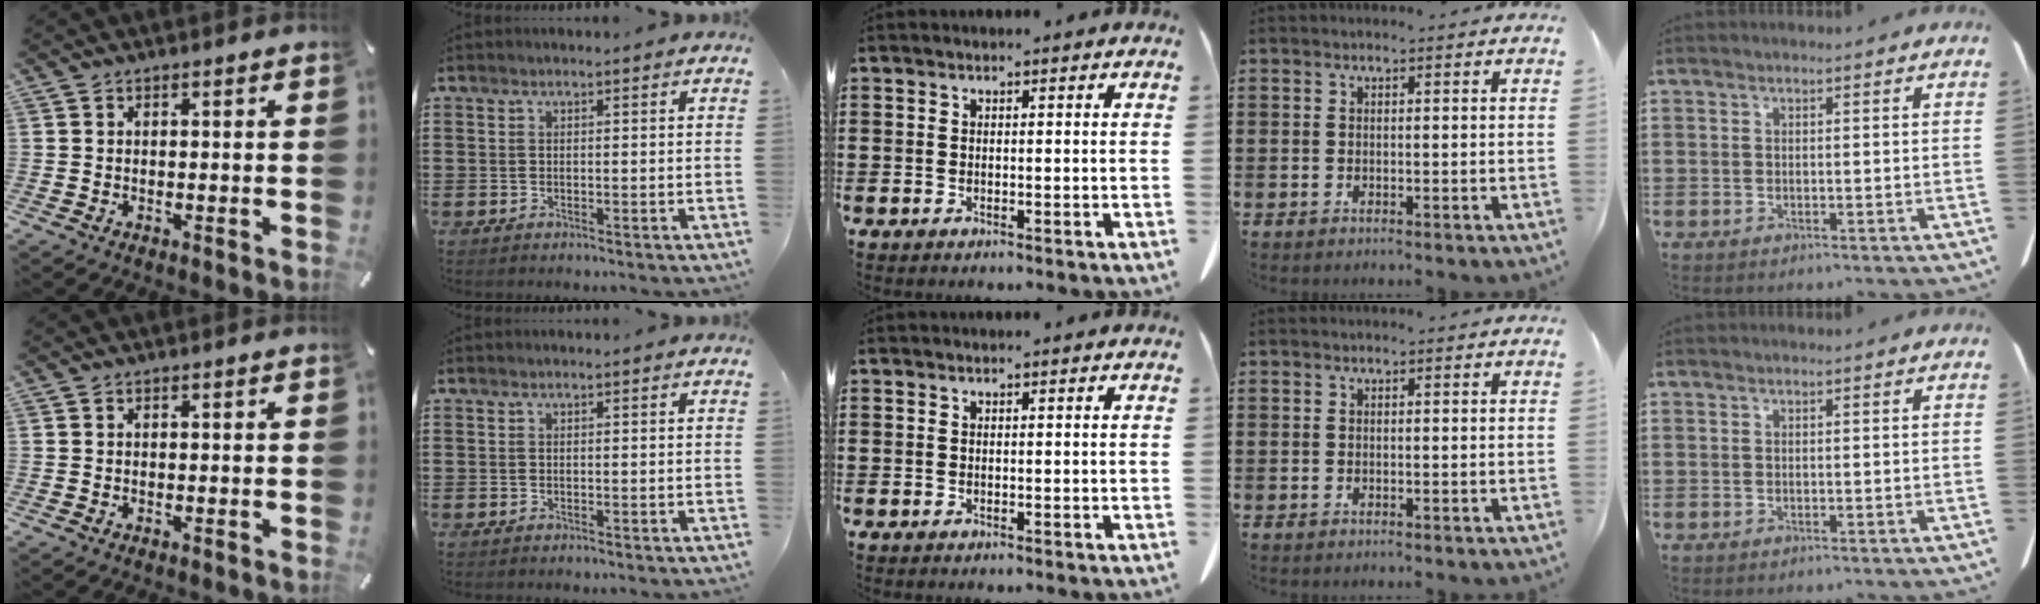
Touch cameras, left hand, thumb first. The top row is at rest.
{}